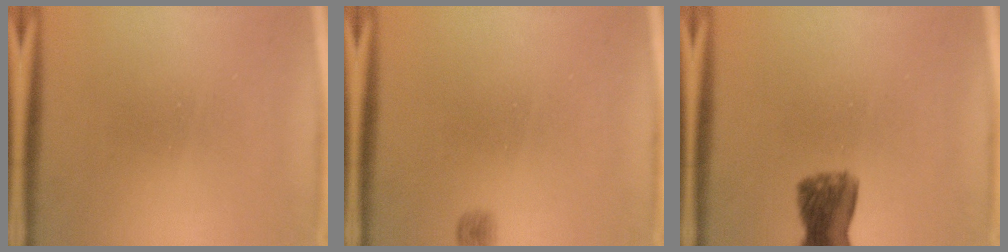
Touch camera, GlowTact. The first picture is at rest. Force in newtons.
{"total": 1.3}
{"total": 7.3}